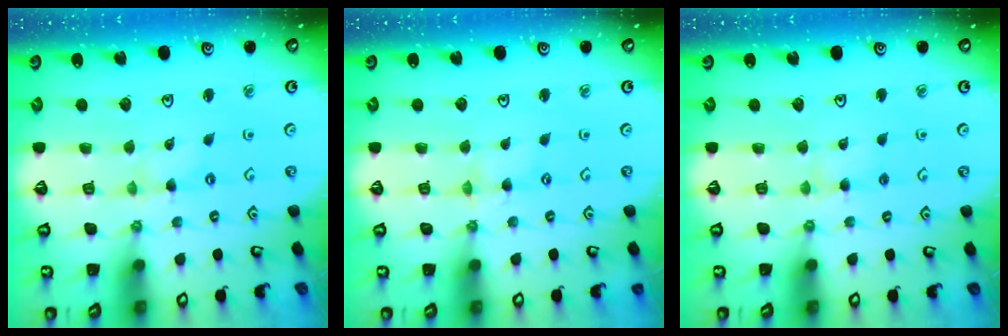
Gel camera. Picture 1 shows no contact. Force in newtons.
{"total": 0.0}
{"total": 2.9, "press": 2.9, "slide": 0.3}